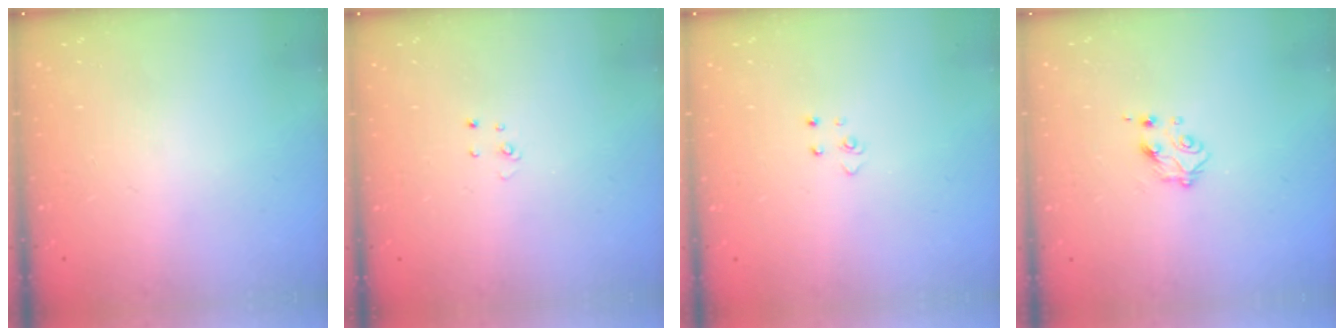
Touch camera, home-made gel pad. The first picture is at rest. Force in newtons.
{"total": 2.7, "press": 2.7, "slide": 0.3}
{"total": 2.8, "press": 2.8, "slide": 0.3}
{"total": 4.6, "press": 4.5, "slide": 0.6}